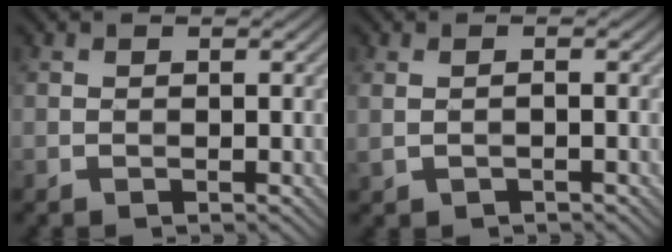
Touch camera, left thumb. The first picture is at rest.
{"total": 1.2, "force": [0.0, 0.5, 1.1], "torque": [-0.030, -0.001, 0.004]}